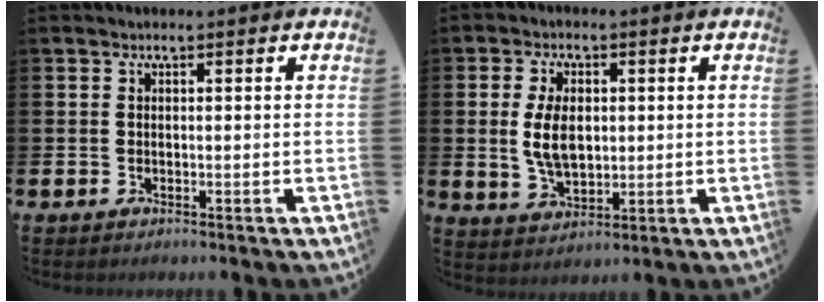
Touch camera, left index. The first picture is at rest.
{"total": 6.0, "force": [0.7, 3.5, 4.8], "torque": [-0.091, 0.005, 0.008]}